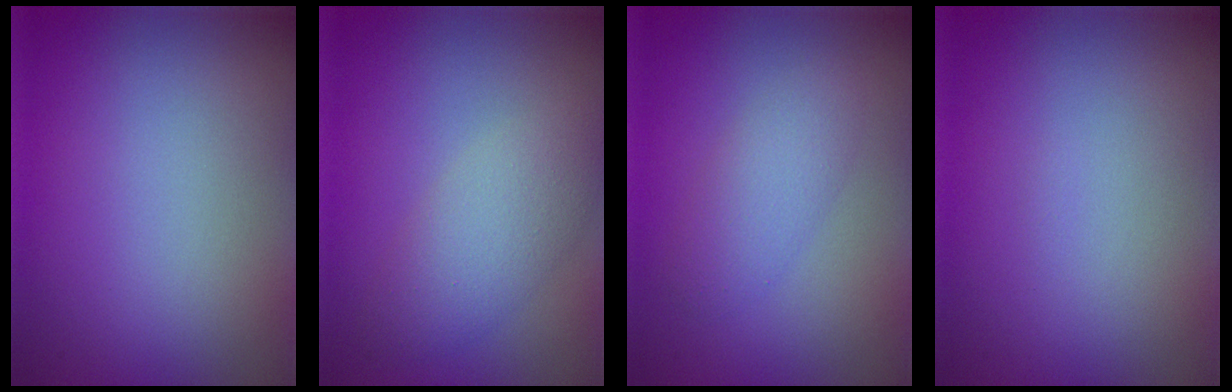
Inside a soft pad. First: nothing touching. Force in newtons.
{"total": 3.8, "press": 3.8, "slide": 0.3}
{"total": 2.5, "press": 2.5, "slide": 0.1}
{"total": 0.0}